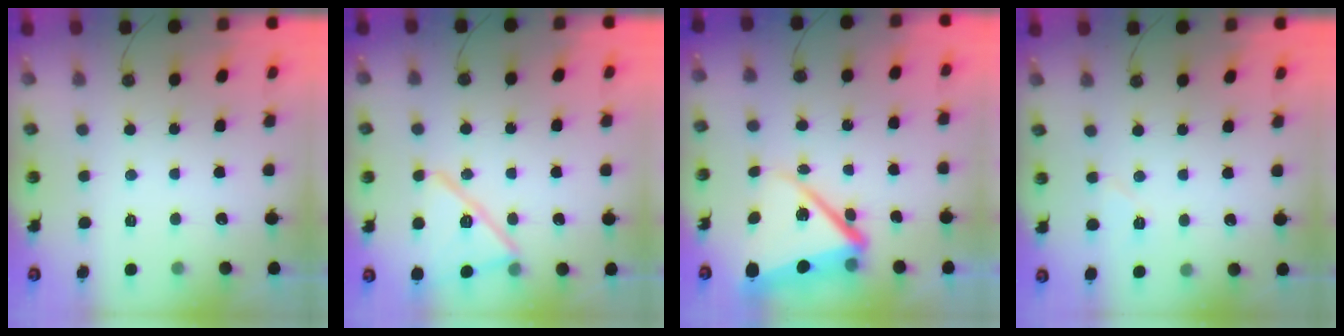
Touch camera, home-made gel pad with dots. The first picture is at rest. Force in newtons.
{"total": 15.2, "press": 15.1, "slide": 0.9}
{"total": 13.1, "press": 12.9, "slide": 1.8}
{"total": 5.8, "press": 5.2, "slide": 2.6}